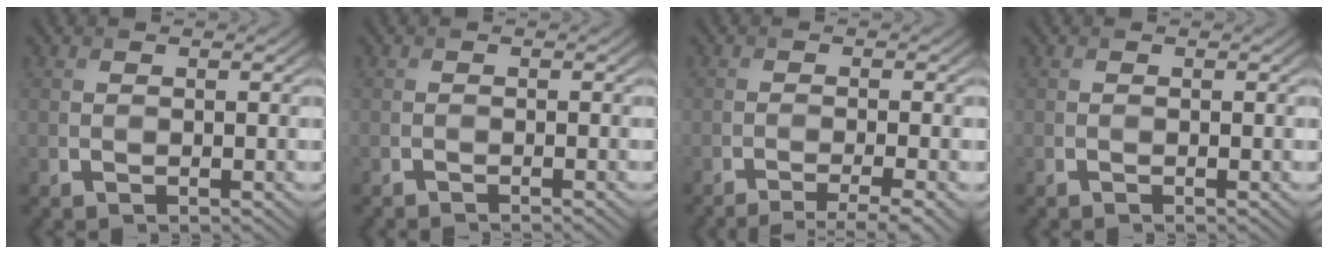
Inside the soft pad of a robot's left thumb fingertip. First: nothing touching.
{"total": 0.7, "force": [-0.6, 0.1, 0.3], "torque": [0.000, -0.002, -0.016]}
{"total": 4.1, "force": [-2.6, 0.7, 3.1], "torque": [-0.043, 0.002, -0.049]}
{"total": 0.0}